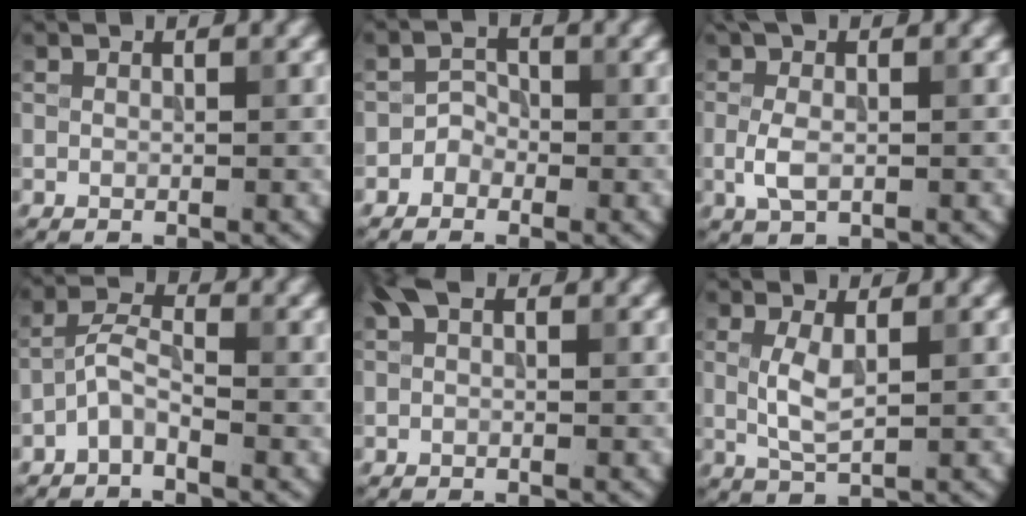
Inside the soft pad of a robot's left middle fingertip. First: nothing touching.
{"total": 1.5, "force": [-0.9, 1.1, 0.3], "torque": [0.003, 0.008, -0.019]}
{"total": 2.8, "force": [-0.2, 1.4, 2.4], "torque": [-0.059, 0.001, -0.004]}
{"total": 2.4, "force": [-1.6, 0.8, 1.6], "torque": [-0.035, 0.010, -0.041]}
{"total": 1.2, "force": [0.4, 0.7, 1.0], "torque": [-0.016, 0.004, 0.004]}
{"total": 2.6, "force": [0.4, 0.9, 2.5], "torque": [-0.060, -0.003, 0.011]}